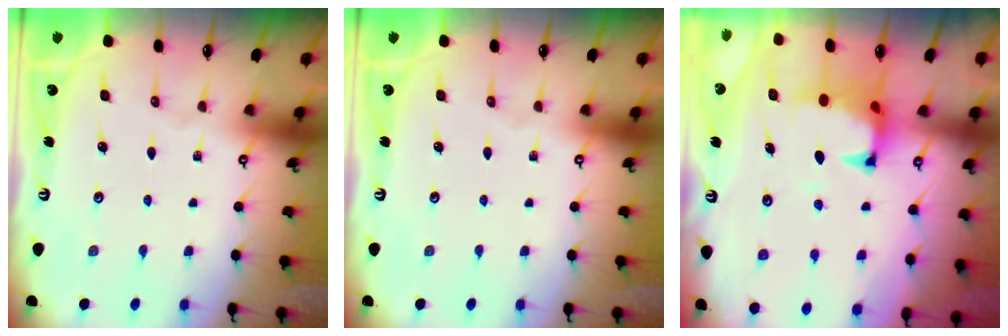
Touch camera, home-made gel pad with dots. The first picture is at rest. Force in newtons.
{"total": 0.0}
{"total": 1.8, "press": 1.4, "slide": 1.1}